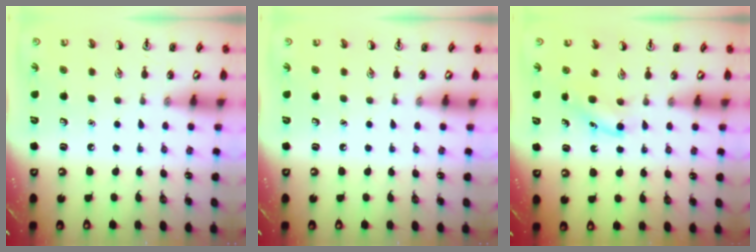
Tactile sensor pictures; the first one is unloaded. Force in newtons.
{"total": 0.0}
{"total": 3.8, "press": 3.6, "slide": 1.3}